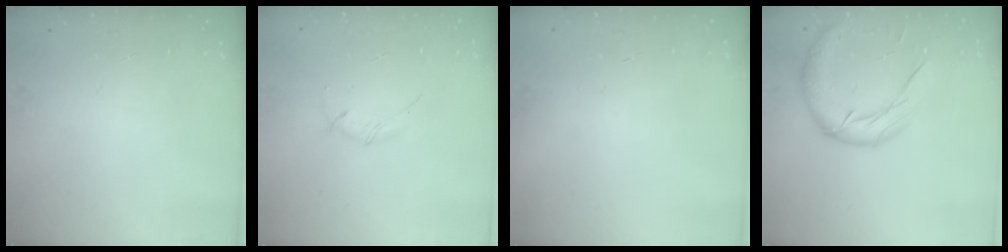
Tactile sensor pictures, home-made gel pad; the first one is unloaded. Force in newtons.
{"total": 3.0, "press": 2.9, "slide": 0.8}
{"total": 0.6, "press": 0.5, "slide": 0.2}
{"total": 15.6, "press": 15.4, "slide": 2.7}